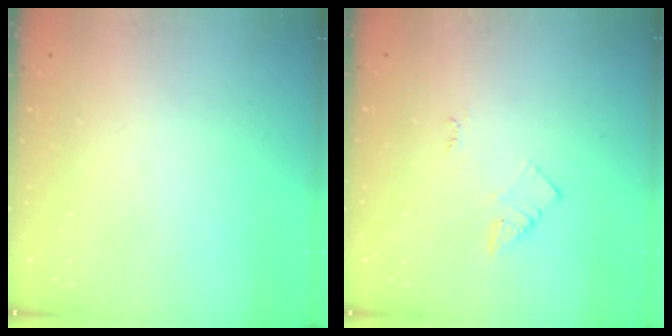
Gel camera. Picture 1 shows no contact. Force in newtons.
{"total": 3.5, "press": 3.4, "slide": 0.4}